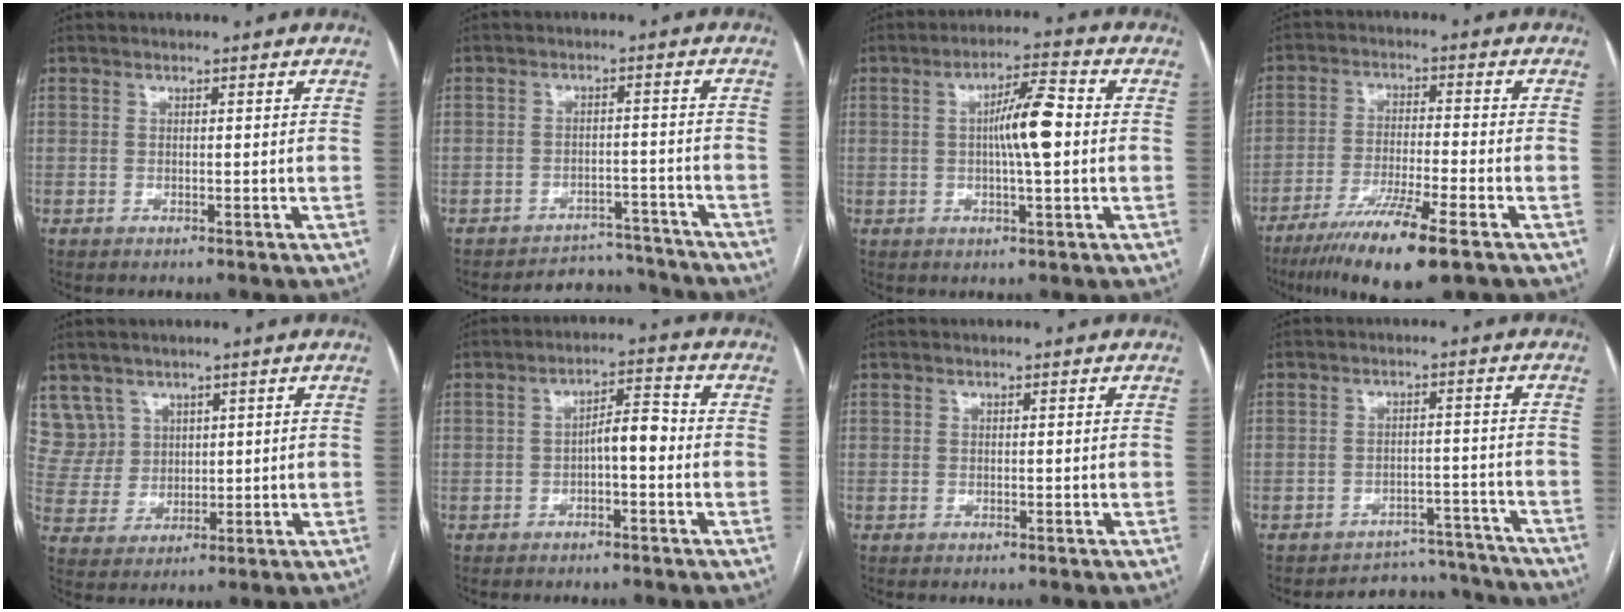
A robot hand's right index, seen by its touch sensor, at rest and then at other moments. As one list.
[{"total": 7.5, "force": [-7.2, 2.1, -1.1], "torque": [0.027, 0.028, -0.097]}, {"total": 7.5, "force": [0.2, 0.9, 7.5], "torque": [-0.130, 0.011, 0.000]}, {"total": 11.4, "force": [-7.2, 0.3, 8.9], "torque": [-0.162, -0.030, -0.125]}, {"total": 6.9, "force": [4.3, 5.4, -0.3], "torque": [0.008, 0.014, 0.099]}, {"total": 4.6, "force": [-0.9, 1.4, 4.3], "torque": [-0.066, 0.021, -0.013]}, {"total": 0.0}, {"total": 8.5, "force": [-7.9, 2.9, -1.5], "torque": [0.039, 0.043, -0.098]}]